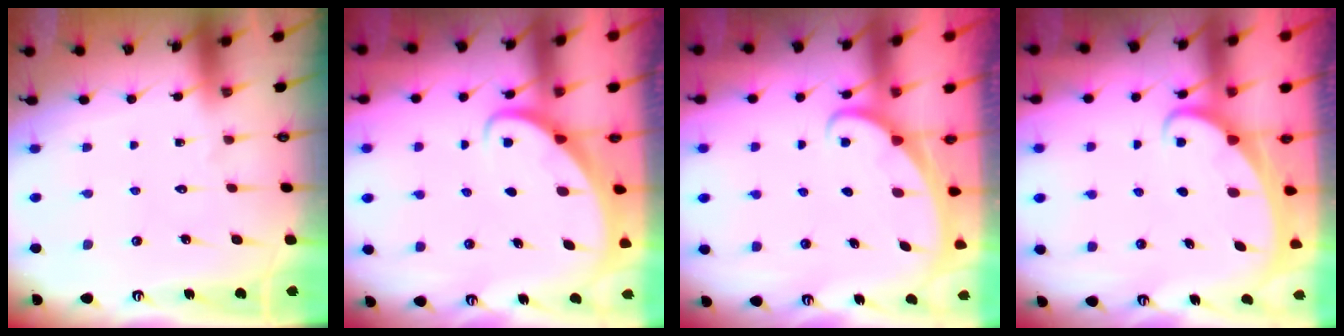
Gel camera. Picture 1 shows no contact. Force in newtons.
{"total": 2.2, "press": 2.2, "slide": 0.2}
{"total": 1.6, "press": 1.6, "slide": 0.1}
{"total": 1.8, "press": 1.8, "slide": 0.2}